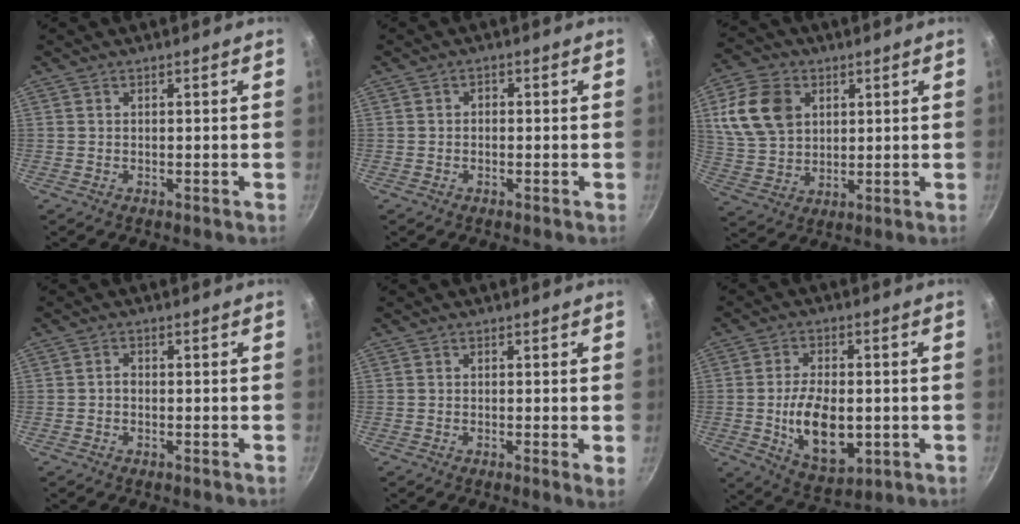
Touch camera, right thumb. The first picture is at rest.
{"total": 1.1, "force": [-0.4, 0.9, 0.6], "torque": [-0.010, 0.007, -0.007]}
{"total": 13.0, "force": [4.1, 9.7, 7.7], "torque": [-0.130, -0.006, 0.082]}
{"total": 1.2, "force": [-0.4, 0.9, 0.7], "torque": [-0.011, 0.008, -0.009]}
{"total": 1.4, "force": [0.2, 0.0, 1.4], "torque": [-0.020, -0.007, -0.002]}
{"total": 12.8, "force": [-1.6, 7.1, 10.5], "torque": [-0.166, -0.004, -0.017]}